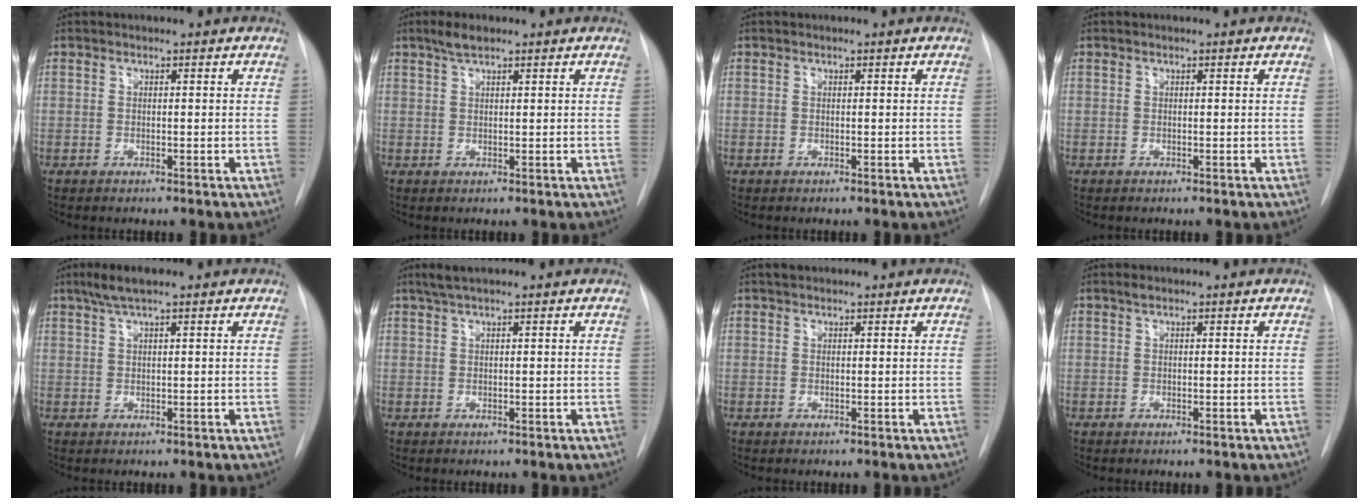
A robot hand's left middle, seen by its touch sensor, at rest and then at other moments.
{"total": 2.7, "force": [2.0, 0.7, 1.7], "torque": [-0.036, 0.008, 0.038]}
{"total": 0.0}
{"total": 0.0}
{"total": 3.6, "force": [2.5, 0.2, 2.6], "torque": [-0.059, 0.012, 0.048]}
{"total": 2.3, "force": [1.7, 0.0, 1.6], "torque": [-0.037, 0.014, 0.034]}
{"total": 1.1, "force": [0.9, 0.5, 0.4], "torque": [-0.011, 0.013, 0.016]}
{"total": 0.6, "force": [0.5, 0.2, 0.4], "torque": [-0.010, 0.008, 0.009]}